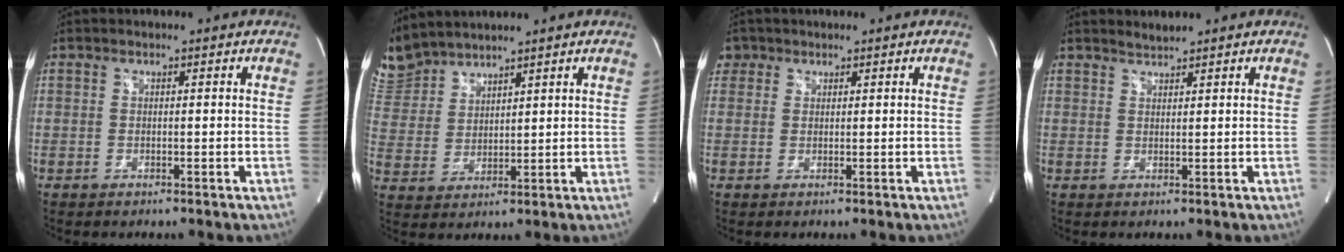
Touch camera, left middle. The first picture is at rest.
{"total": 7.4, "force": [7.2, 1.5, 0.3], "torque": [-0.025, 0.015, 0.162]}
{"total": 2.7, "force": [1.4, 2.3, 0.2], "torque": [0.004, 0.013, 0.024]}
{"total": 1.3, "force": [1.3, -0.1, -0.1], "torque": [-0.004, 0.003, 0.029]}